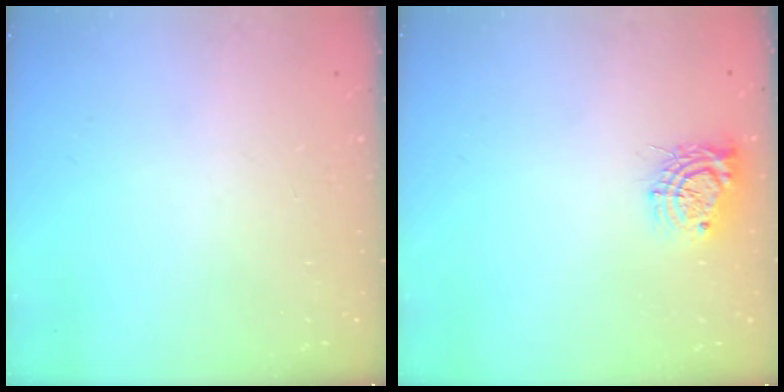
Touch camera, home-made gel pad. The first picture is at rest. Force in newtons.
{"total": 9.5, "press": 9.5, "slide": 0.7}